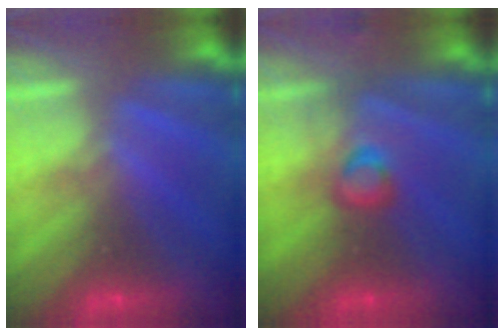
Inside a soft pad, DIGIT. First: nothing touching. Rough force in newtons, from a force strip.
{"total": 2.7}